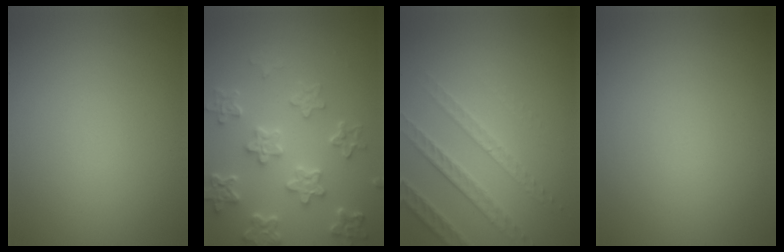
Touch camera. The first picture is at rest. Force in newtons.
{"total": 5.5, "press": 4.4, "slide": 3.3}
{"total": 3.3, "press": 3.1, "slide": 1.3}
{"total": 0.0}